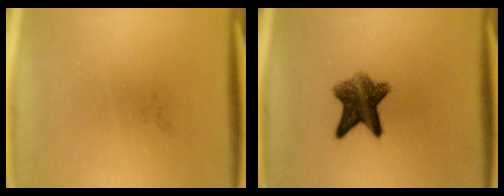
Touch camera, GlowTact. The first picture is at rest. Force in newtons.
{"total": 7.7}